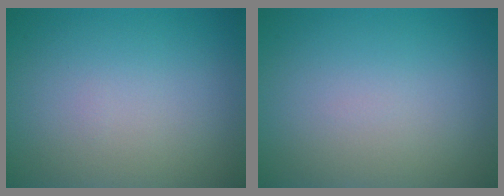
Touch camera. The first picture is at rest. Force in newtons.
{"total": 0.0}